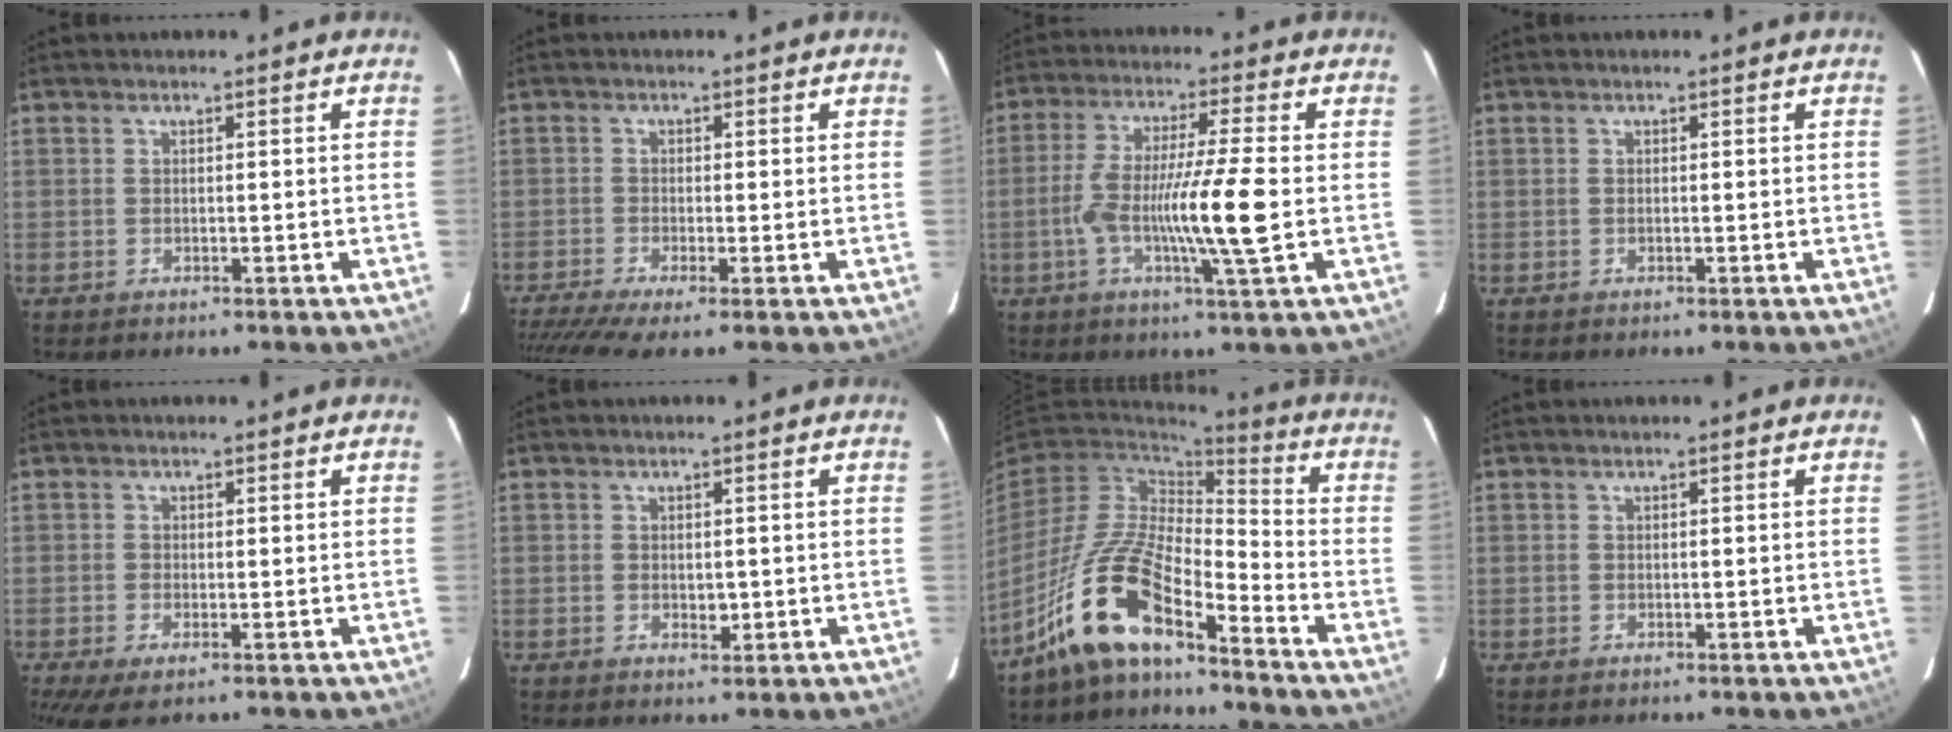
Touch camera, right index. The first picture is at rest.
{"total": 6.5, "force": [-4.3, 0.7, 4.7], "torque": [-0.086, -0.008, -0.078]}
{"total": 12.0, "force": [-2.0, -0.4, 11.8], "torque": [-0.223, -0.007, -0.044]}
{"total": 0.0}
{"total": 3.9, "force": [-2.0, 1.4, 3.0], "torque": [-0.057, -0.009, -0.029]}
{"total": 1.8, "force": [-0.2, 1.0, 1.5], "torque": [-0.025, -0.002, 0.001]}
{"total": 12.4, "force": [-8.8, 3.0, 8.3], "torque": [-0.176, 0.009, -0.167]}
{"total": 0.0}